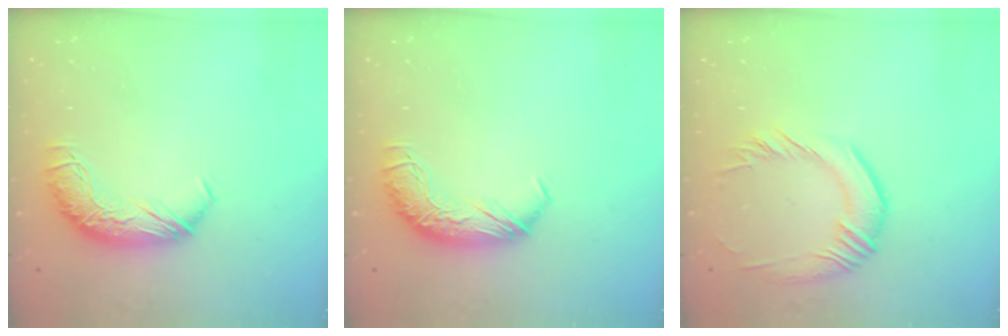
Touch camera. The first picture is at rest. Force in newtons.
{"total": 0.0}
{"total": 2.0, "press": 1.6, "slide": 1.2}